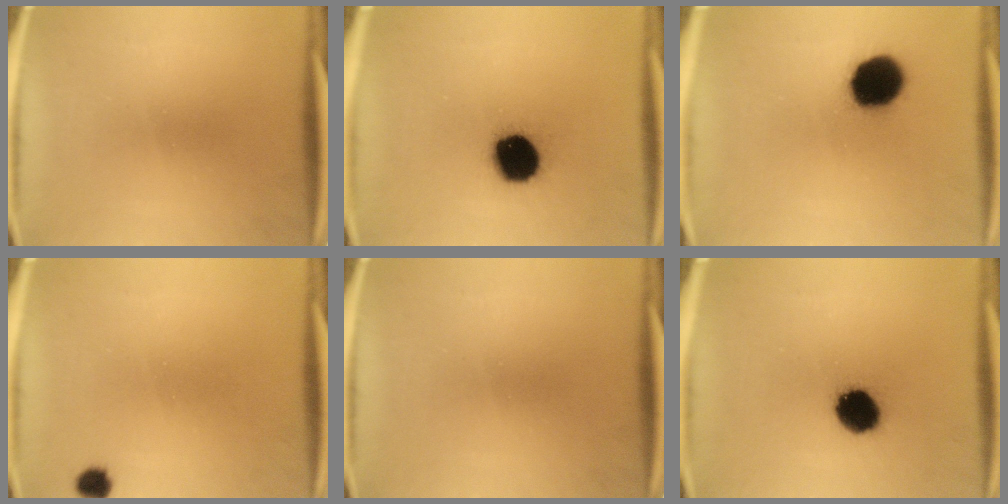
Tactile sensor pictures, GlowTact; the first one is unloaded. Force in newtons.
{"total": 15.9}
{"total": 14.1}
{"total": 2.3}
{"total": 0.0}
{"total": 10.8}